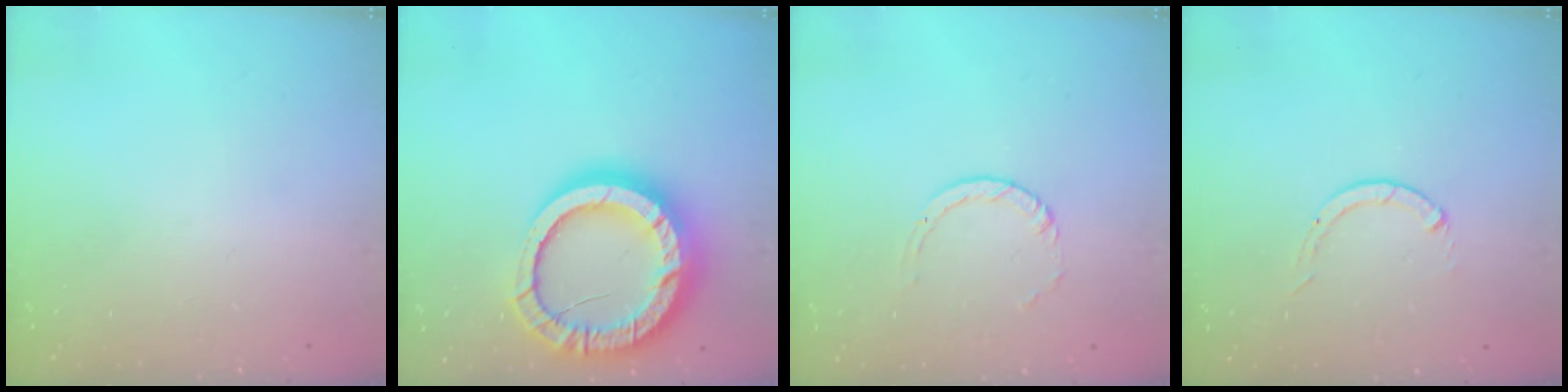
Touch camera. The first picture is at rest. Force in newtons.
{"total": 22.5, "press": 22.4, "slide": 2.0}
{"total": 1.0, "press": 1.0, "slide": 0.1}
{"total": 0.0}